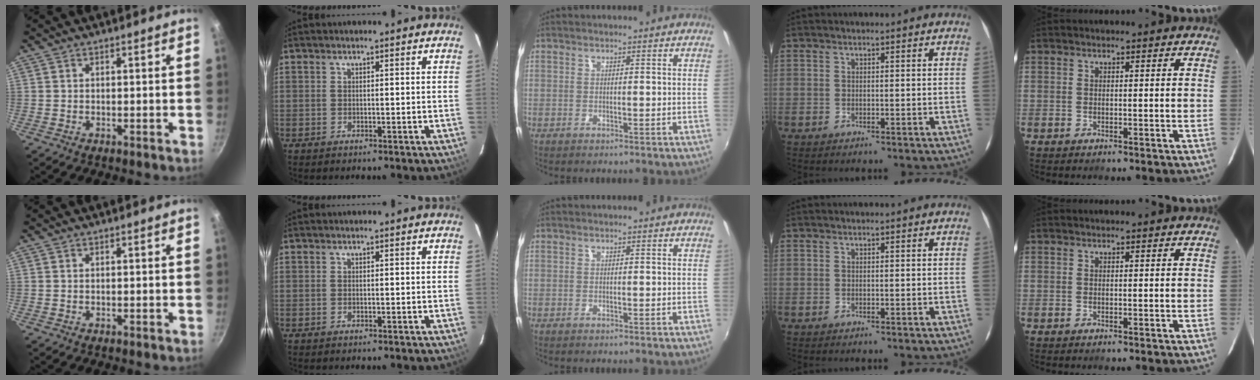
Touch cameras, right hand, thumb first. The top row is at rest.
{}